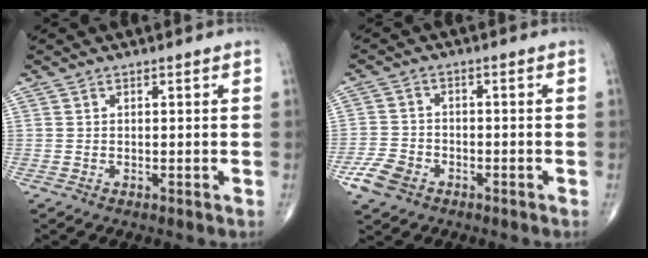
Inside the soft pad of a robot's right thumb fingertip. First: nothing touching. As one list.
[{"total": 5.9, "force": [-3.3, 4.0, 2.8], "torque": [-0.055, 0.013, -0.062]}]